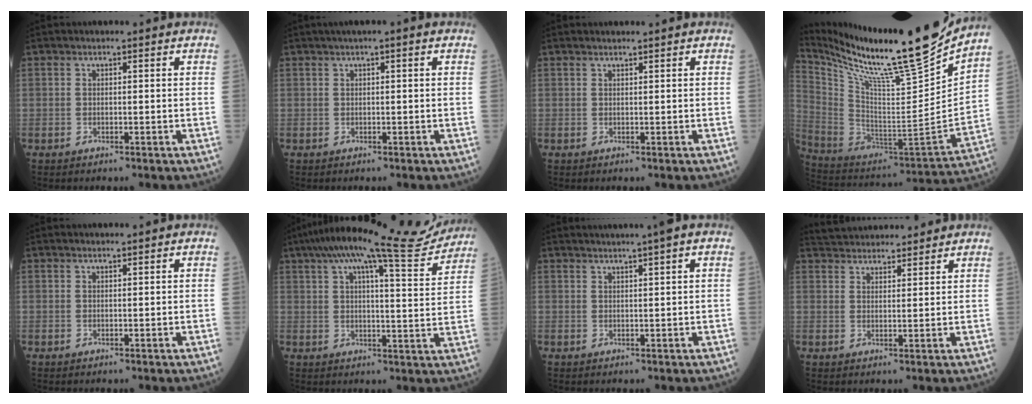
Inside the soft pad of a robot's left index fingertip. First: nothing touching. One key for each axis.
{"total": 2.4, "fx": 1.5, "fy": 0.0, "fz": 1.9, "tx": -0.033, "ty": 0.013, "tz": 0.024}
{"total": 1.7, "fx": 1.6, "fy": 0.0, "fz": 0.6, "tx": -0.007, "ty": 0.012, "tz": 0.025}
{"total": 27.0, "fx": 22.5, "fy": -0.1, "fz": 14.9, "tx": -0.270, "ty": -0.067, "tz": 0.372}
{"total": 1.4, "fx": 1.3, "fy": 0.0, "fz": 0.5, "tx": -0.006, "ty": 0.010, "tz": 0.022}
{"total": 18.1, "fx": 15.7, "fy": 1.5, "fz": 8.9, "tx": -0.147, "ty": 0.008, "tz": 0.210}
{"total": 4.2, "fx": 3.3, "fy": -0.9, "fz": 2.4, "tx": -0.037, "ty": 0.014, "tz": 0.051}
{"total": 10.3, "fx": 9.8, "fy": 2.2, "fz": 2.4, "tx": -0.037, "ty": 0.028, "tz": 0.147}